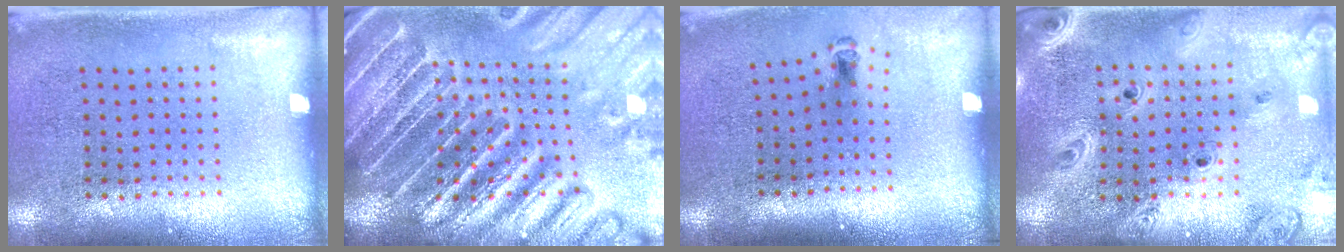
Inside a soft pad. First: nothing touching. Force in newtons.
{"total": 5.5, "press": 4.8, "slide": 2.7}
{"total": 0.6, "press": 0.4, "slide": 0.5}
{"total": 3.0, "press": 2.5, "slide": 1.6}